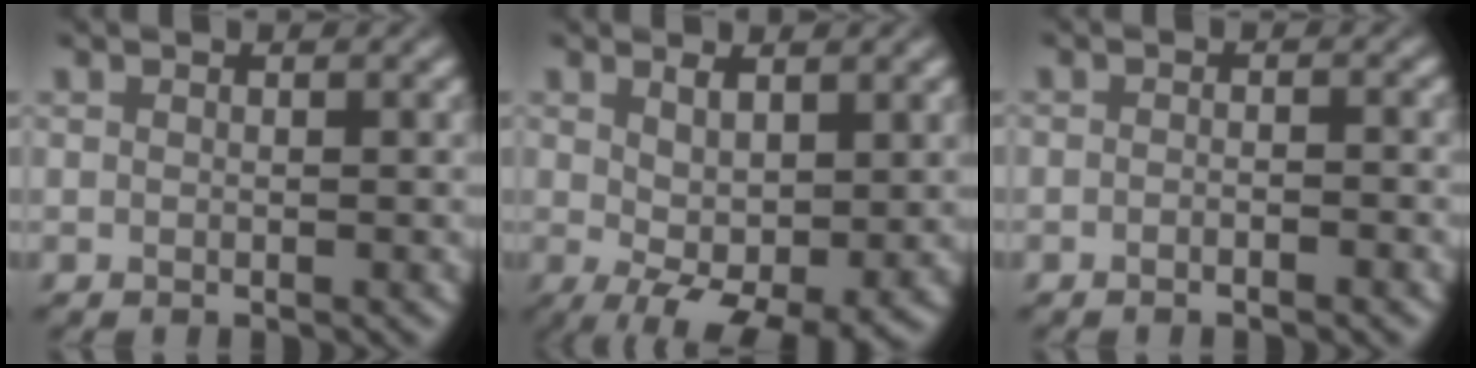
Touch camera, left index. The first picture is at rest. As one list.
[{"total": 5.2, "force": [0.3, 2.2, 4.7], "torque": [-0.083, -0.010, 0.011]}, {"total": 1.3, "force": [-0.9, 0.2, 0.9], "torque": [-0.008, -0.004, -0.017]}]